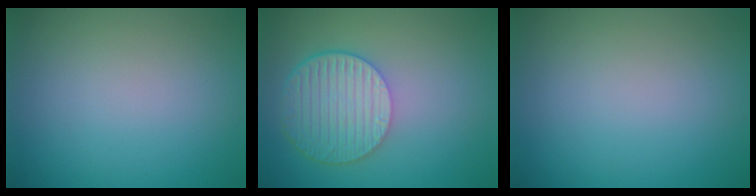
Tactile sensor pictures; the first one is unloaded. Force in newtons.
{"total": 6.1, "press": 4.5, "slide": 4.1}
{"total": 0.0}